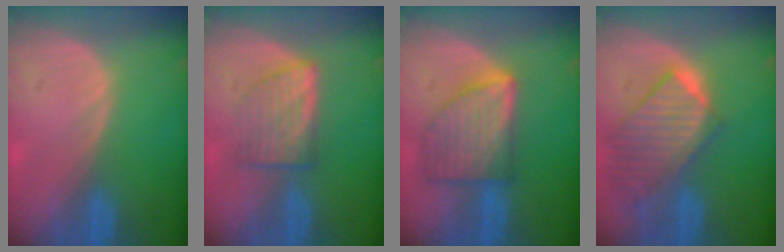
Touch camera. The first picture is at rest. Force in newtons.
{"total": 5.7, "press": 5.6, "slide": 1.0}
{"total": 8.1, "press": 8.1, "slide": 0.3}
{"total": 9.8, "press": 8.6, "slide": 4.7}